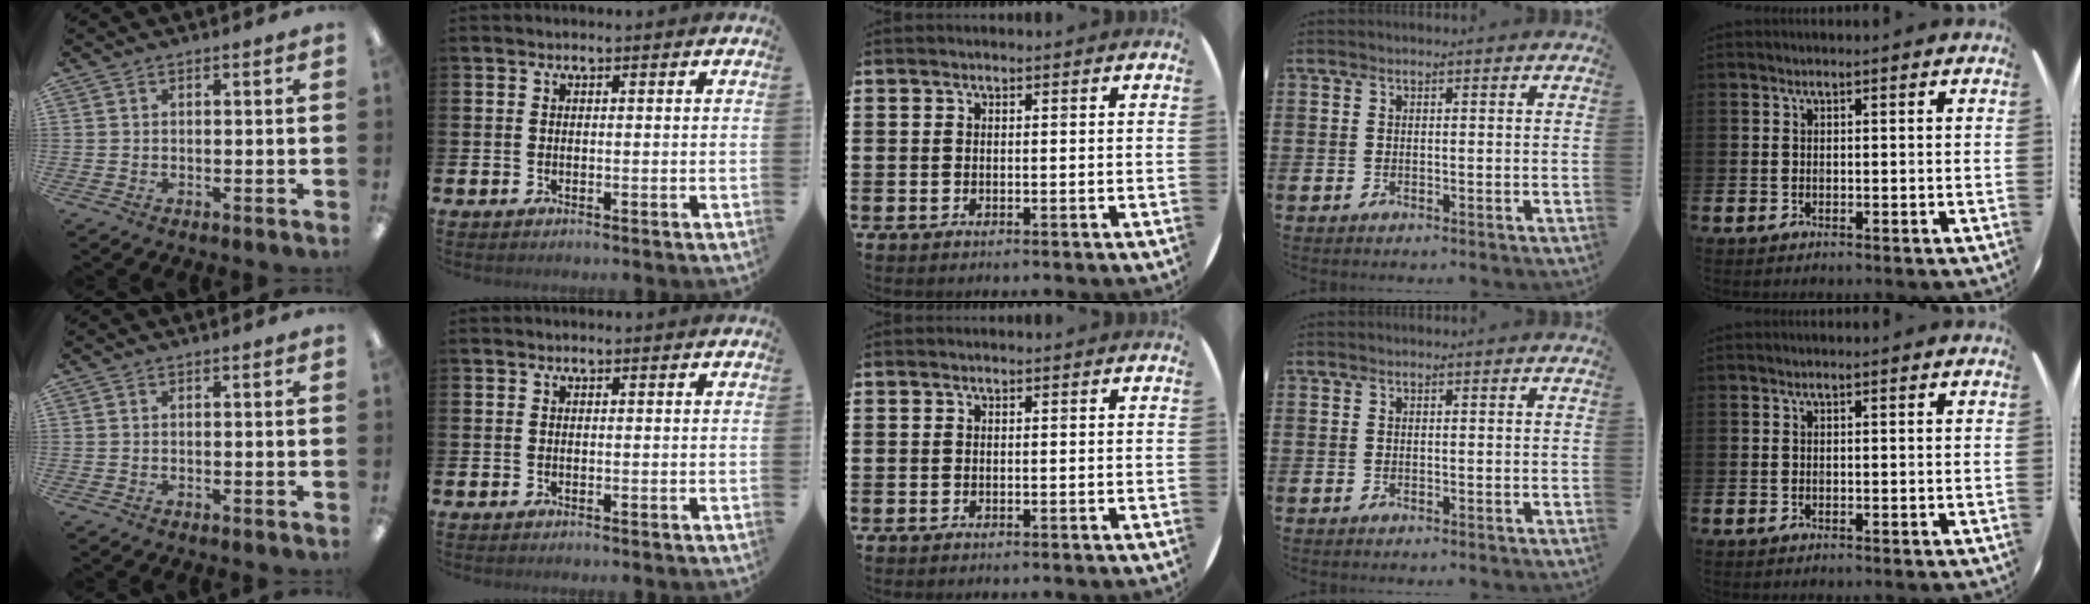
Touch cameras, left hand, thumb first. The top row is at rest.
{}